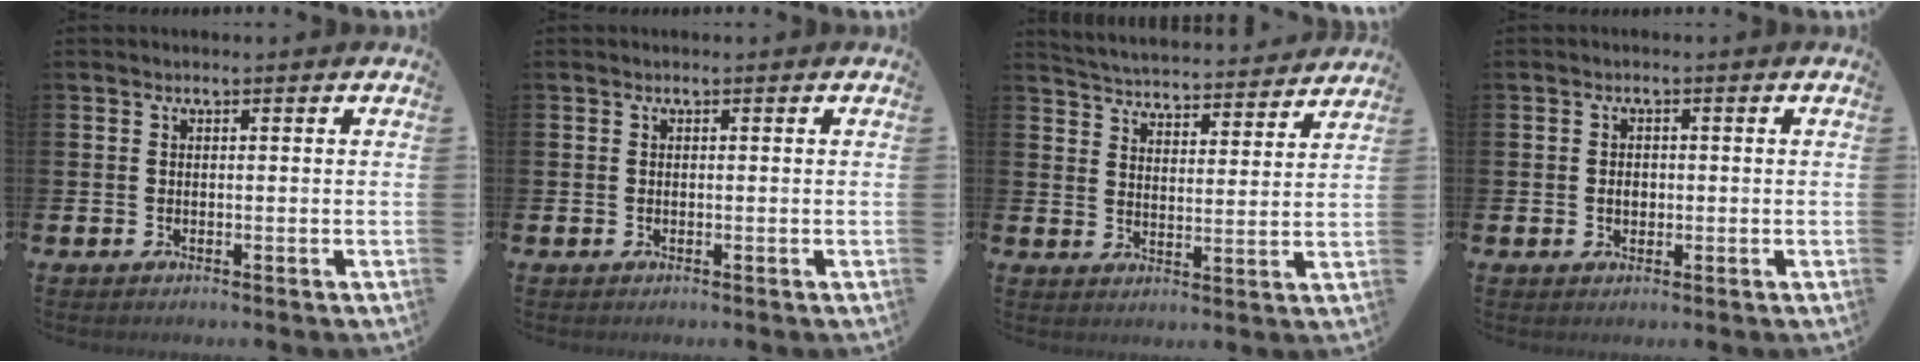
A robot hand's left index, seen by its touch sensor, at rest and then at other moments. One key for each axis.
{"total": 0.0}
{"total": 4.7, "fx": 4.7, "fy": 0.4, "fz": -0.1, "tx": -0.016, "ty": -0.044, "tz": 0.077}
{"total": 1.6, "fx": -0.1, "fy": 1.2, "fz": 1.0, "tx": -0.007, "ty": 0.002, "tz": -0.006}